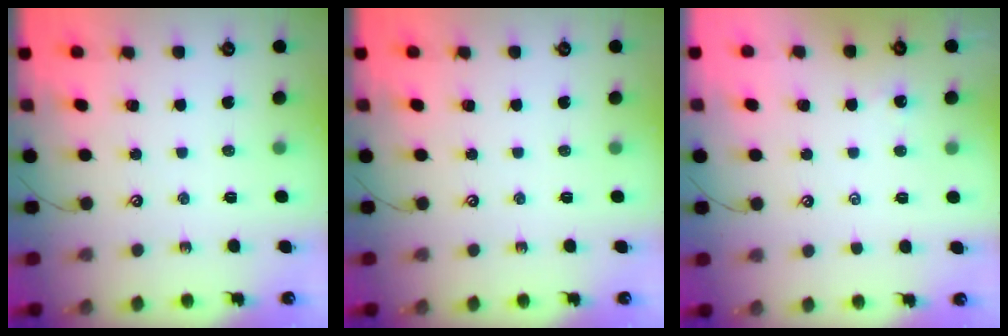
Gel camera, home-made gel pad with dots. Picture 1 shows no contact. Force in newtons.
{"total": 0.0}
{"total": 2.4, "press": 2.4, "slide": 0.1}